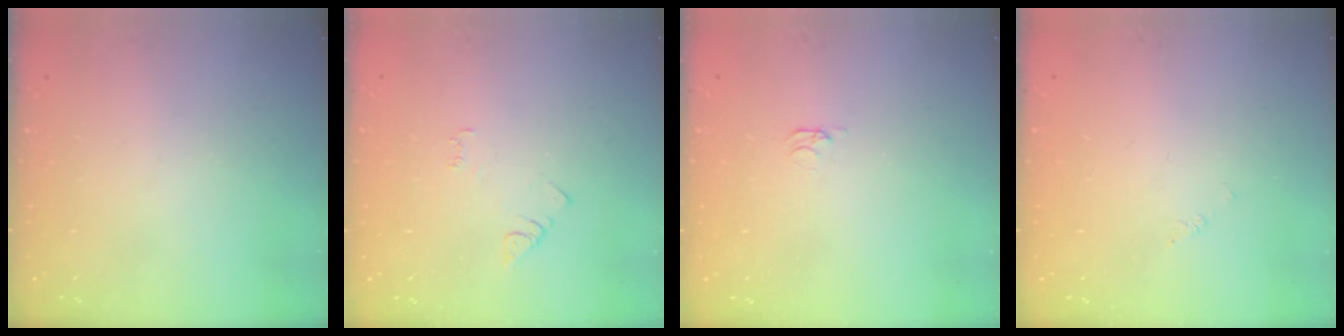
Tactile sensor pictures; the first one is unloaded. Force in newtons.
{"total": 3.2, "press": 3.2, "slide": 0.4}
{"total": 1.6, "press": 1.6, "slide": 0.4}
{"total": 1.7, "press": 1.7, "slide": 0.3}